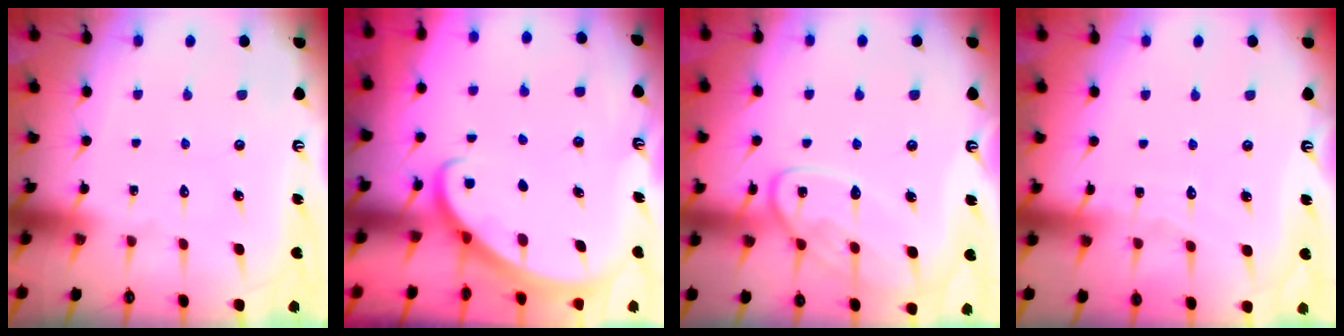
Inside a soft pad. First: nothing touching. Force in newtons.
{"total": 2.7, "press": 2.7, "slide": 0.1}
{"total": 12.7, "press": 12.7, "slide": 1.1}
{"total": 3.4, "press": 3.4, "slide": 0.5}